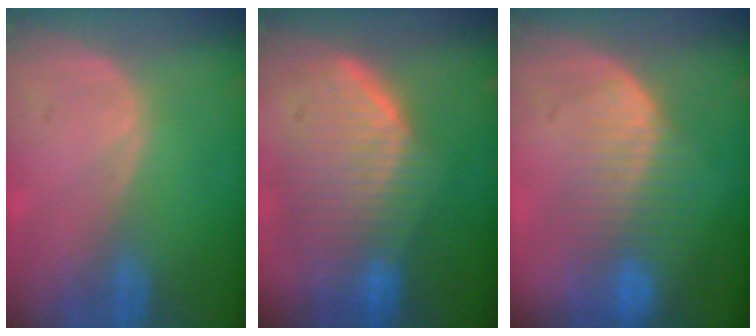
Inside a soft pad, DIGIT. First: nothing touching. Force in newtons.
{"total": 10.1, "press": 9.0, "slide": 4.5}
{"total": 8.6, "press": 7.3, "slide": 4.6}